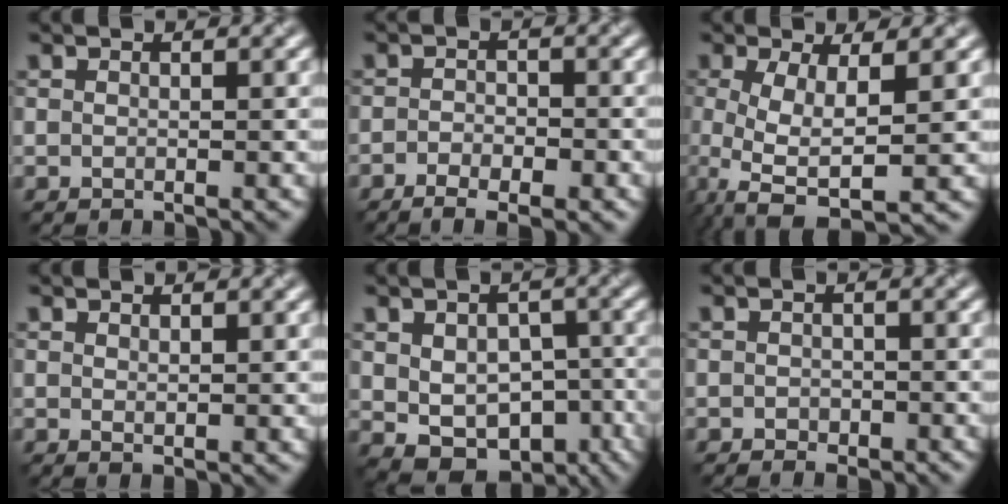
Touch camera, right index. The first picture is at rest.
{"total": 4.4, "force": [-2.7, 1.8, 3.0], "torque": [-0.043, -0.002, -0.030]}
{"total": 5.9, "force": [-1.4, 1.8, 5.4], "torque": [-0.114, -0.009, -0.022]}
{"total": 0.8, "force": [0.7, -0.3, -0.2], "torque": [-0.004, 0.002, 0.015]}
{"total": 7.5, "force": [-1.7, 5.4, 5.0], "torque": [-0.063, -0.006, 0.001]}
{"total": 0.7, "force": [-0.5, 0.3, -0.2], "torque": [-0.006, 0.001, -0.006]}